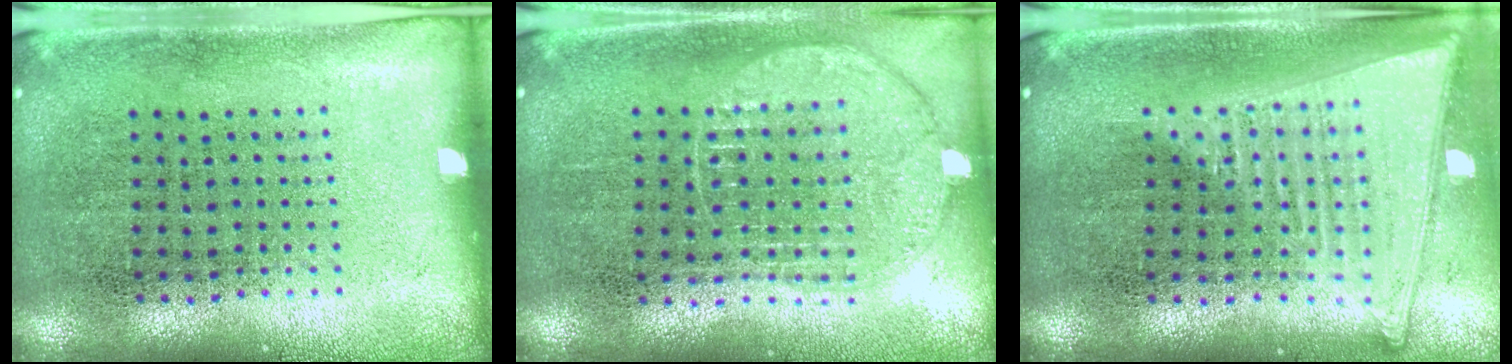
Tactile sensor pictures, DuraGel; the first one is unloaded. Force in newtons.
{"total": 1.1, "press": 1.1, "slide": 0.1}
{"total": 1.9, "press": 1.7, "slide": 0.9}